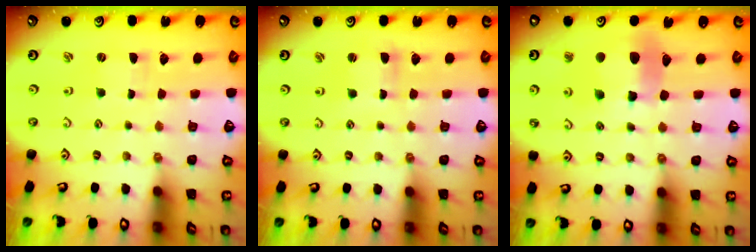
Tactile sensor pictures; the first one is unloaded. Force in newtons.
{"total": 2.2, "press": 2.2, "slide": 0.3}
{"total": 11.2, "press": 11.1, "slide": 1.2}